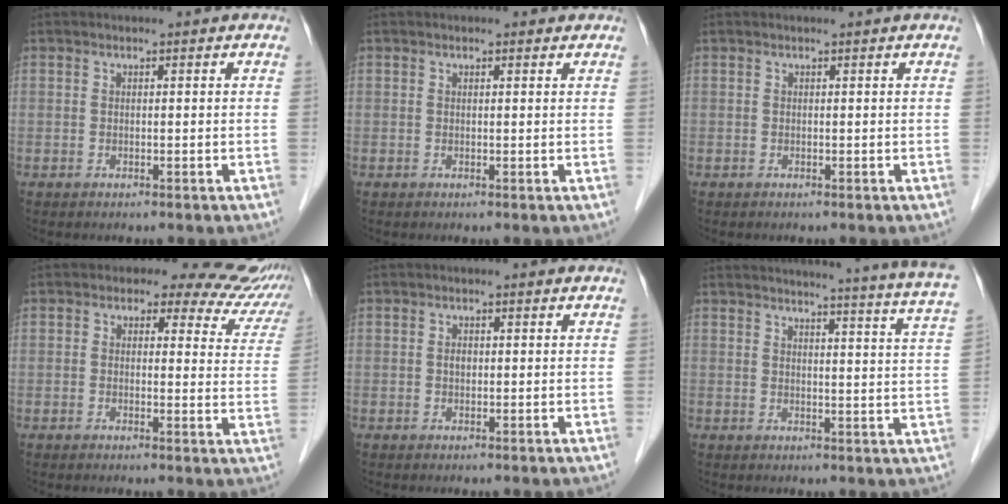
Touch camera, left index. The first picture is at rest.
{"total": 0.9, "force": [0.7, 0.5, 0.3], "torque": [-0.008, -0.001, 0.006]}
{"total": 0.0}
{"total": 12.6, "force": [10.9, 5.2, 3.6], "torque": [-0.008, -0.010, 0.089]}
{"total": 1.1, "force": [0.1, 0.8, 0.7], "torque": [-0.015, 0.003, 0.002]}
{"total": 16.8, "force": [15.4, -1.4, 6.6], "torque": [-0.093, -0.079, 0.163]}